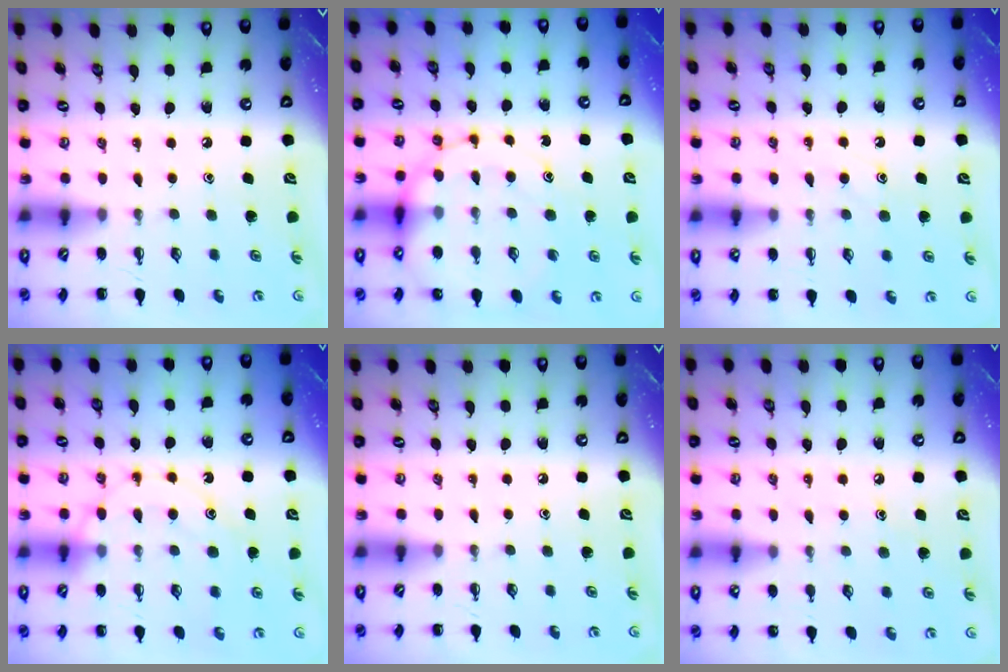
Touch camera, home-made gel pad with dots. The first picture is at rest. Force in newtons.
{"total": 15.7, "press": 15.6, "slide": 1.7}
{"total": 8.4, "press": 8.4, "slide": 1.0}
{"total": 12.5, "press": 12.5, "slide": 0.9}
{"total": 0.0}
{"total": 6.1, "press": 5.8, "slide": 1.7}